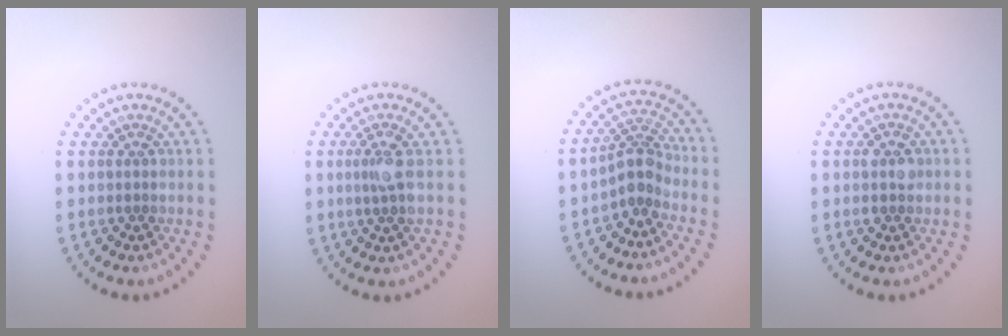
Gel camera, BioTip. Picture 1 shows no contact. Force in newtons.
{"total": 2.0, "press": 1.7, "slide": 1.1}
{"total": 2.7, "press": 2.0, "slide": 1.8}
{"total": 2.3, "press": 2.3, "slide": 0.2}